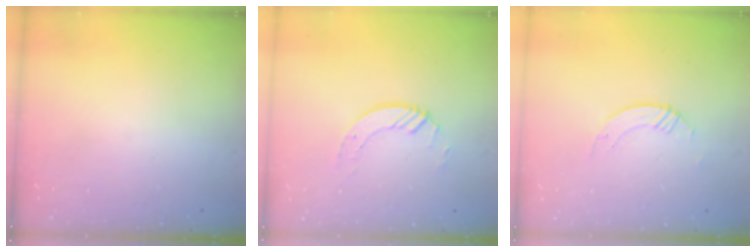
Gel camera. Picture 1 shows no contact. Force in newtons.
{"total": 5.2, "press": 5.2, "slide": 0.3}
{"total": 3.1, "press": 3.1, "slide": 0.2}